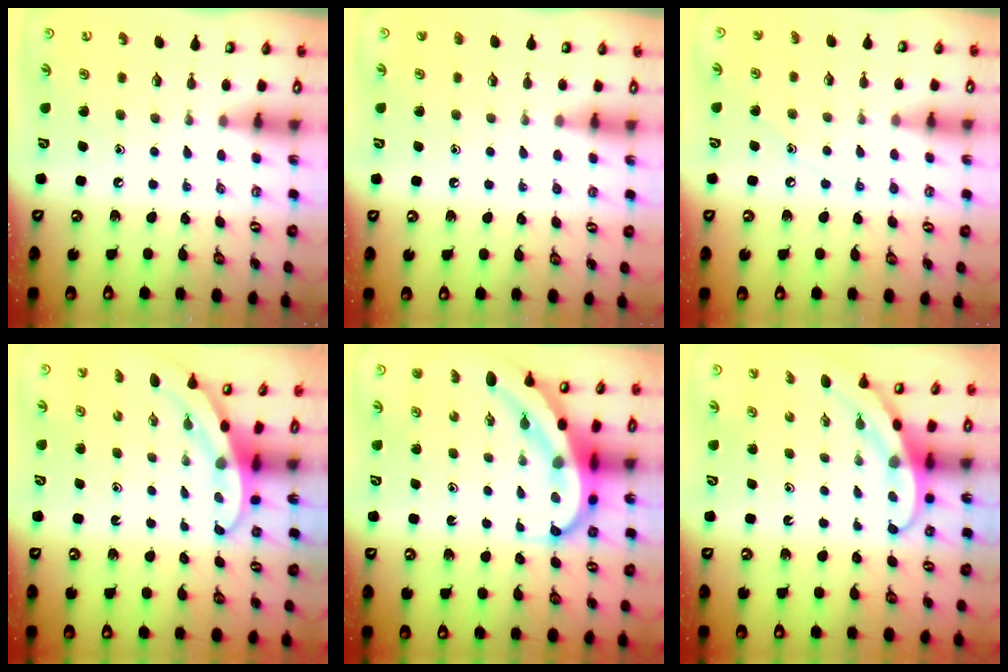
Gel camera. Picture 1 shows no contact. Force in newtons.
{"total": 1.1, "press": 1.1, "slide": 0.3}
{"total": 5.8, "press": 5.7, "slide": 0.7}
{"total": 3.1, "press": 3.1, "slide": 0.1}
{"total": 10.2, "press": 10.1, "slide": 1.4}
{"total": 3.5, "press": 3.5, "slide": 0.3}